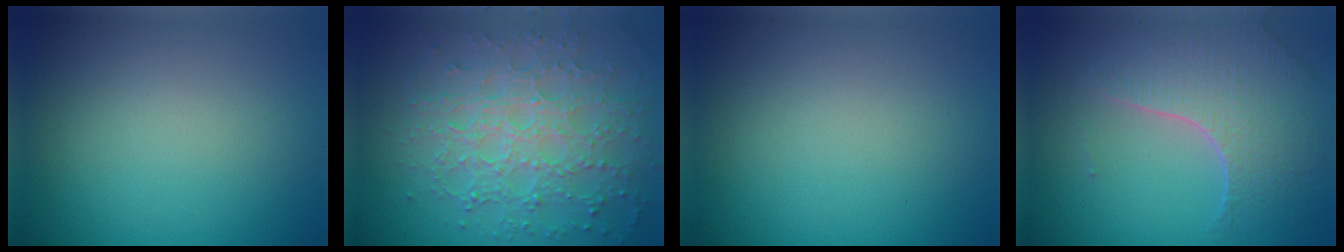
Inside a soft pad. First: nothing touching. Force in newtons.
{"total": 7.7, "press": 5.6, "slide": 5.3}
{"total": 0.0}
{"total": 7.2, "press": 5.2, "slide": 5.0}